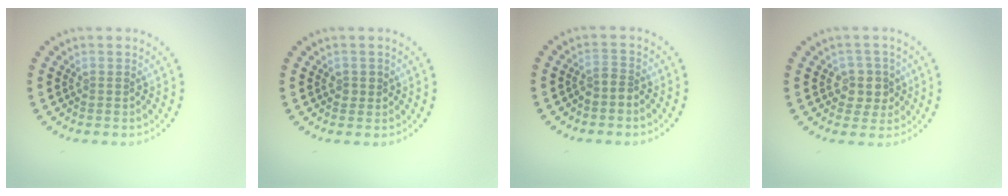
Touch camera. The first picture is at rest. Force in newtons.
{"total": 0.8, "press": 0.8, "slide": 0.2}
{"total": 1.5, "press": 1.1, "slide": 1.0}
{"total": 2.5, "press": 2.2, "slide": 1.2}